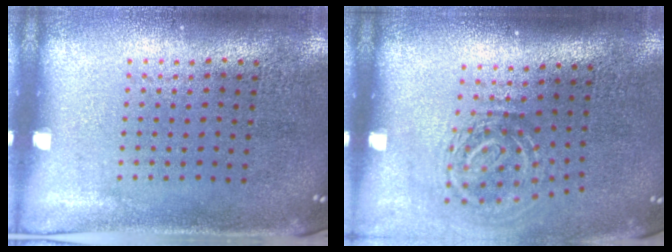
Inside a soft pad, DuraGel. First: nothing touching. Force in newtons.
{"total": 1.9, "press": 1.2, "slide": 1.4}